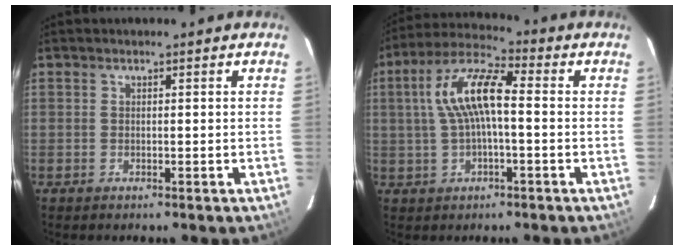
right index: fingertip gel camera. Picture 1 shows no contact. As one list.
[{"total": 10.8, "force": [0.5, 3.4, 10.2], "torque": [-0.201, 0.024, 0.008]}]